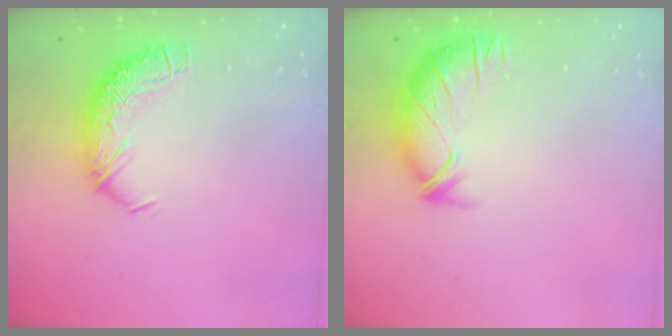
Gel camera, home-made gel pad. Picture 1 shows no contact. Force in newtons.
{"total": 3.5, "press": 2.4, "slide": 2.5}